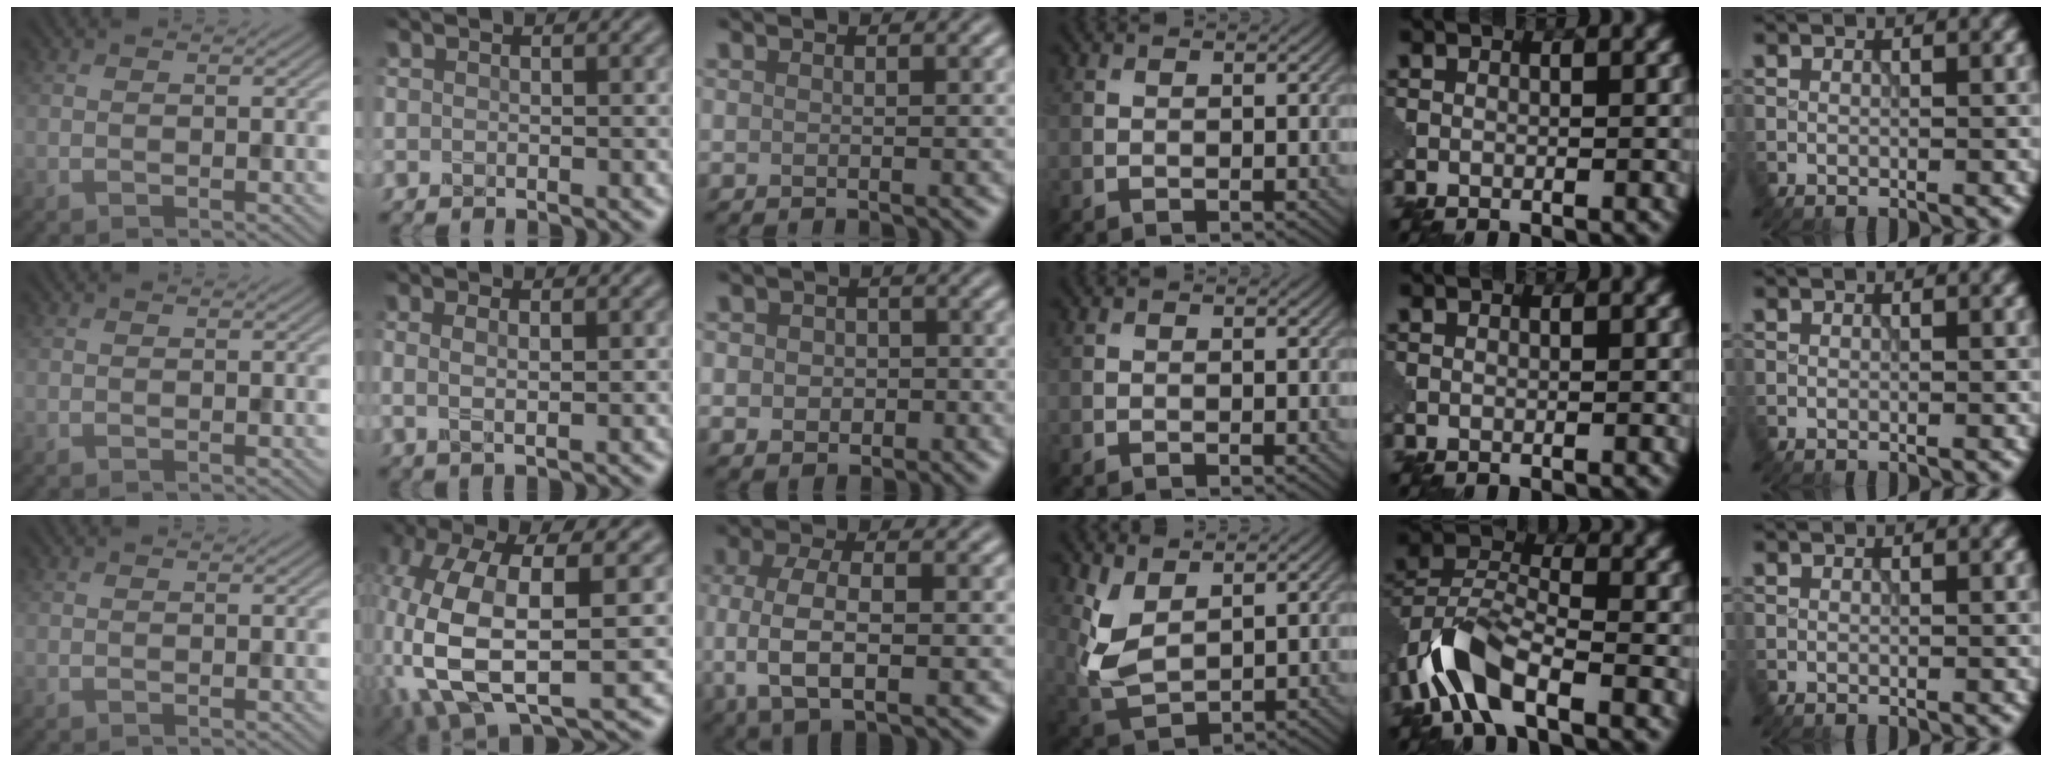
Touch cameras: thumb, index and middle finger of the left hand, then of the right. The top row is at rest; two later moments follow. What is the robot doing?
{"motion": "extract", "object": "pin"}